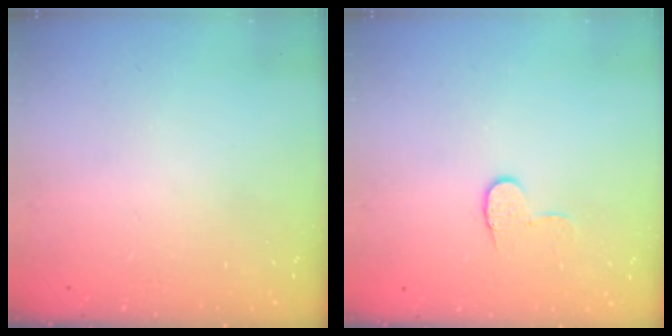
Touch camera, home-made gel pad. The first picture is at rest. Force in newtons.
{"total": 6.3, "press": 6.3, "slide": 0.4}